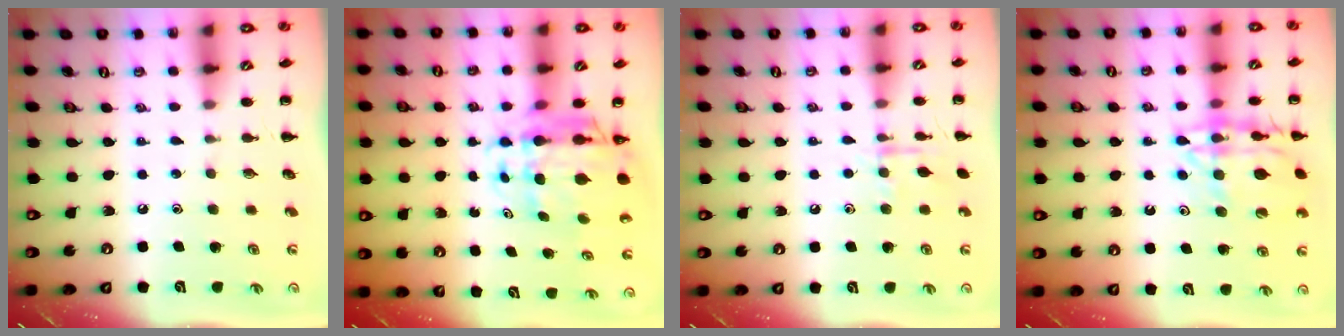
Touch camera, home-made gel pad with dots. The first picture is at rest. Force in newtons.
{"total": 9.5, "press": 9.1, "slide": 2.8}
{"total": 7.9, "press": 7.8, "slide": 0.8}
{"total": 16.2, "press": 16.0, "slide": 2.3}